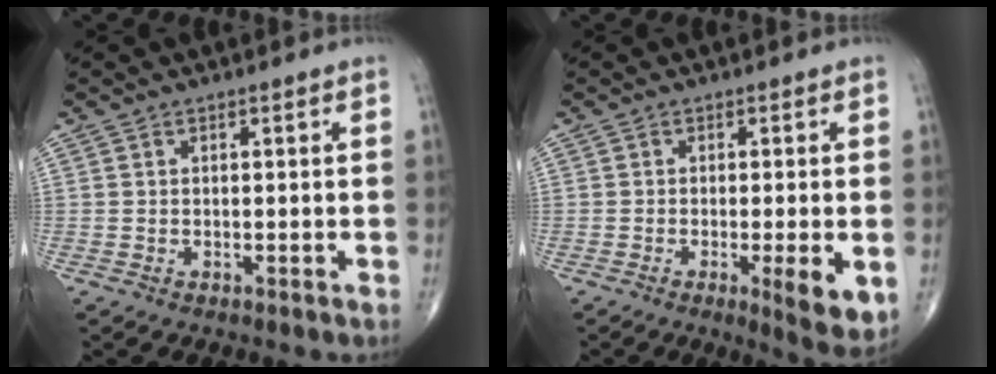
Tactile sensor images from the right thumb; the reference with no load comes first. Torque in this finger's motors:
{"motor_torque": [0.80, 0.97, 0.69, -0.14, 0.21]}